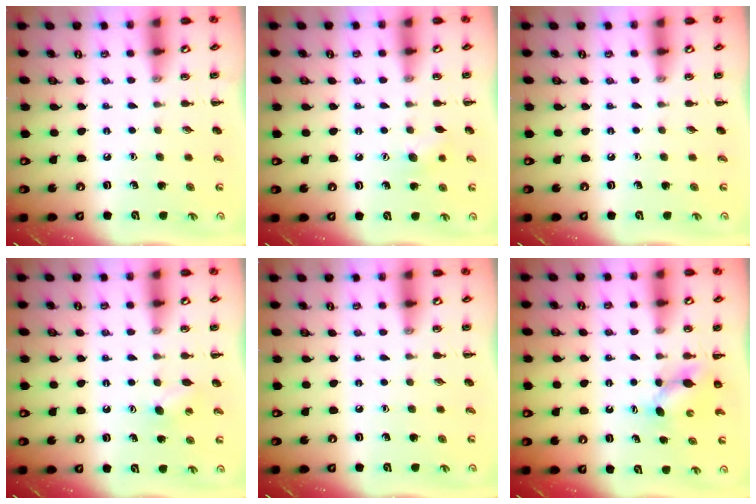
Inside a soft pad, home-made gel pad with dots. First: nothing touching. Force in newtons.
{"total": 7.3, "press": 7.1, "slide": 1.4}
{"total": 0.0}
{"total": 4.0, "press": 3.9, "slide": 0.8}
{"total": 0.0}
{"total": 4.0, "press": 3.9, "slide": 0.7}